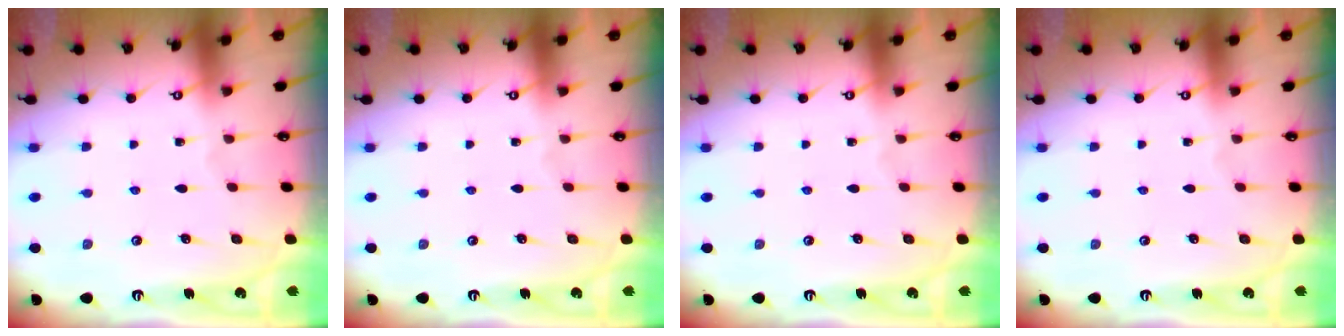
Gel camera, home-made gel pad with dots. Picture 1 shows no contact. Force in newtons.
{"total": 0.0}
{"total": 0.0}
{"total": 0.0}